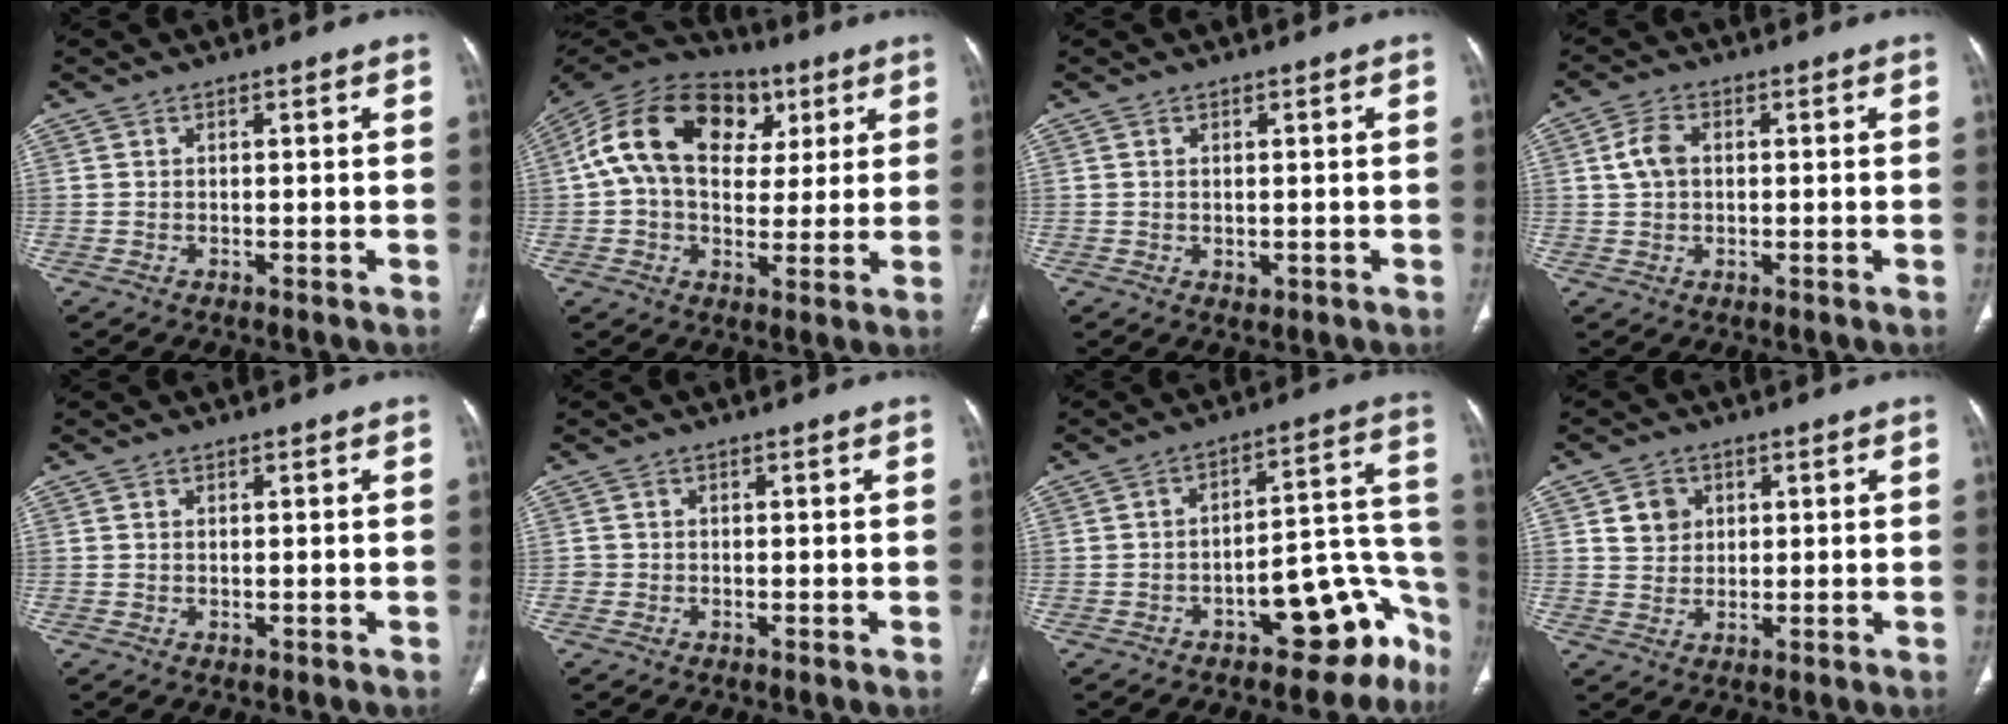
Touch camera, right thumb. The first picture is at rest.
{"total": 20.9, "force": [5.9, 14.5, 13.8], "torque": [-0.231, 0.024, 0.090]}
{"total": 1.1, "force": [0.0, 0.8, 0.7], "torque": [-0.012, -0.003, 0.004]}
{"total": 4.3, "force": [0.6, 2.9, 3.0], "torque": [-0.062, 0.008, 0.010]}
{"total": 0.0}
{"total": 0.9, "force": [-0.2, 0.9, 0.0], "torque": [0.005, 0.005, -0.004]}
{"total": 15.5, "force": [-9.2, 7.2, 10.1], "torque": [-0.053, 0.128, -0.126]}
{"total": 4.6, "force": [1.6, 4.0, 1.7], "torque": [-0.009, -0.006, 0.030]}